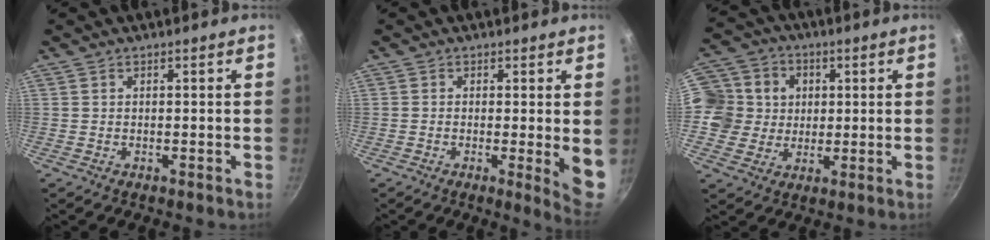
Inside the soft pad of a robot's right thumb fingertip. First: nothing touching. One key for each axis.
{"total": 6.2, "fx": -0.3, "fy": 1.1, "fz": 6.1, "tx": -0.075, "ty": -0.015, "tz": -0.005}
{"total": 12.6, "fx": 1.9, "fy": 11.7, "fz": 4.4, "tx": -0.058, "ty": 0.015, "tz": 0.024}